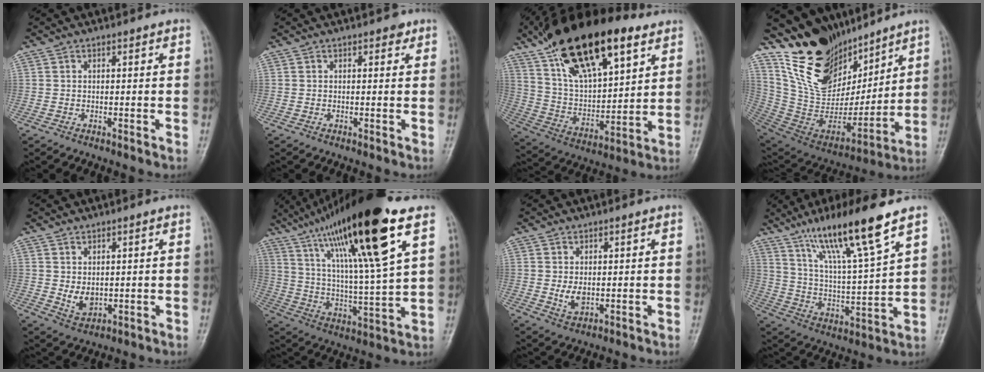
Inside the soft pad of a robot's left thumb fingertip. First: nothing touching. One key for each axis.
{"total": 1.1, "fx": 0.6, "fy": 0.7, "fz": 0.6, "tx": 0.003, "ty": -0.002, "tz": 0.004}
{"total": 24.8, "fx": 14.4, "fy": 10.3, "fz": 17.3, "tx": -0.277, "ty": -0.037, "tz": 0.261}
{"total": 21.5, "fx": 15.5, "fy": 11.2, "fz": 9.8, "tx": -0.124, "ty": -0.088, "tz": 0.288}
{"total": 3.7, "fx": 0.3, "fy": 2.7, "fz": 2.5, "tx": -0.030, "ty": -0.013, "tz": 0.014}
{"total": 24.6, "fx": 13.1, "fy": 3.5, "fz": 20.6, "tx": -0.356, "ty": -0.028, "tz": 0.226}
{"total": 3.0, "fx": 0.0, "fy": 2.0, "fz": 2.3, "tx": -0.032, "ty": -0.009, "tz": 0.006}
{"total": 16.6, "fx": 10.9, "fy": 1.3, "fz": 12.5, "tx": -0.215, "ty": -0.052, "tz": 0.198}